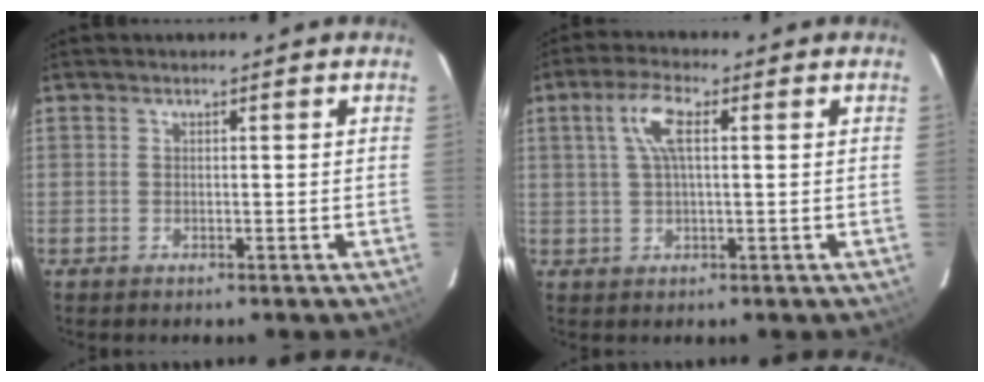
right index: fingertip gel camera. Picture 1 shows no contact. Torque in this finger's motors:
{"motor_torque": [0.80, 0.01, 0.53, 0.11]}